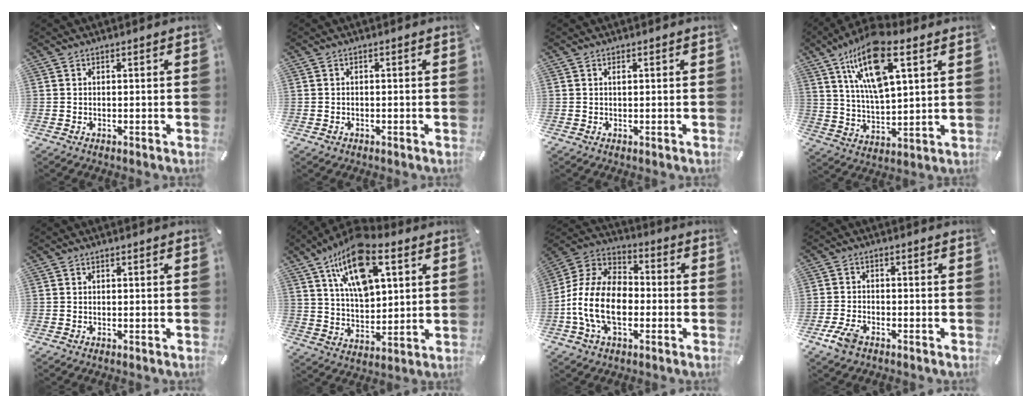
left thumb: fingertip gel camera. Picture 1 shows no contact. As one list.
[{"total": 0.8, "force": [-0.3, 0.6, 0.4], "torque": [-0.007, 0.003, -0.007]}, {"total": 0.6, "force": [0.2, 0.2, 0.5], "torque": [-0.011, 0.001, 0.004]}, {"total": 16.3, "force": [8.8, 6.3, 12.1], "torque": [-0.243, -0.026, 0.146]}, {"total": 0.0}, {"total": 16.4, "force": [8.8, 8.2, 11.2], "torque": [-0.213, -0.024, 0.152]}, {"total": 14.8, "force": [-4.8, 9.7, 10.2], "torque": [-0.236, 0.020, -0.094]}, {"total": 4.8, "force": [-2.9, 2.5, 2.9], "torque": [-0.071, 0.009, -0.059]}]